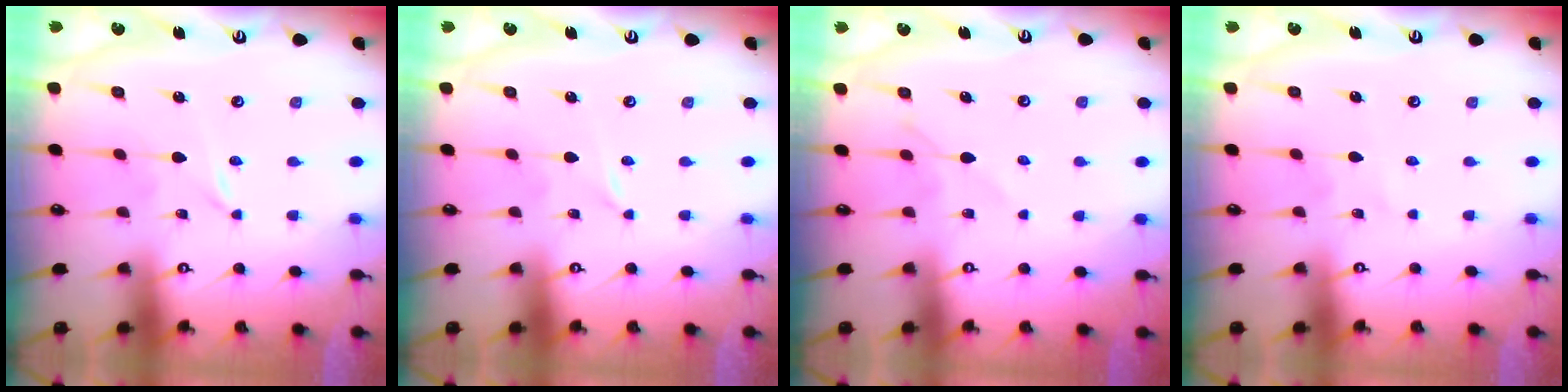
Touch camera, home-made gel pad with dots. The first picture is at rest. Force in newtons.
{"total": 0.0}
{"total": 5.5, "press": 5.4, "slide": 0.8}
{"total": 2.6, "press": 2.6, "slide": 0.2}